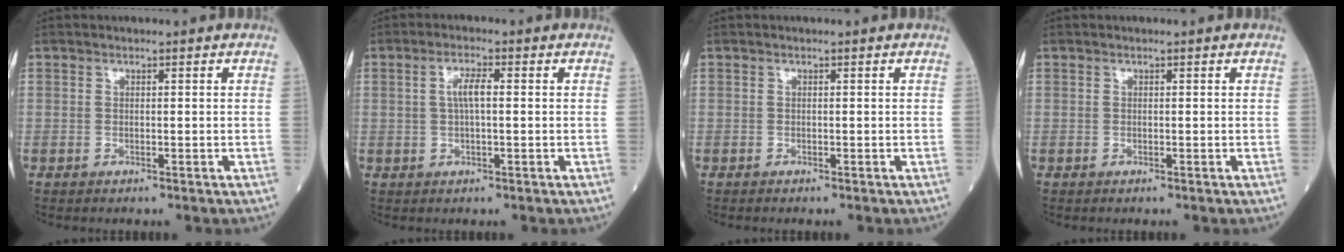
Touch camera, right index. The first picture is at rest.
{"total": 3.2, "force": [0.3, 0.6, 3.1], "torque": [-0.063, 0.009, 0.006]}
{"total": 0.0}
{"total": 0.0}